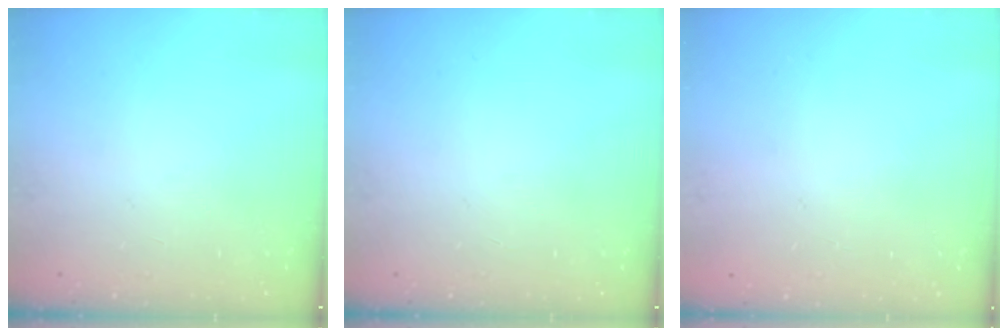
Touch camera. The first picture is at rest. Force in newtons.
{"total": 0.0}
{"total": 0.0}